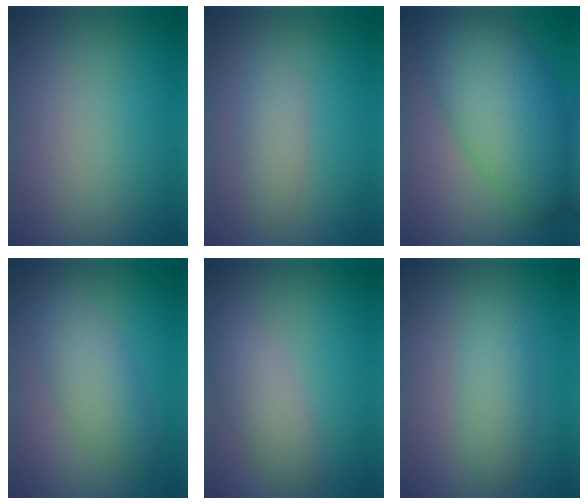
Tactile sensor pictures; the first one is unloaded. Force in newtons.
{"total": 1.9, "press": 1.9, "slide": 0.1}
{"total": 9.6, "press": 9.6, "slide": 0.2}
{"total": 3.5, "press": 3.5, "slide": 0.2}
{"total": 2.9, "press": 2.9, "slide": 0.3}
{"total": 2.8, "press": 2.8, "slide": 0.1}